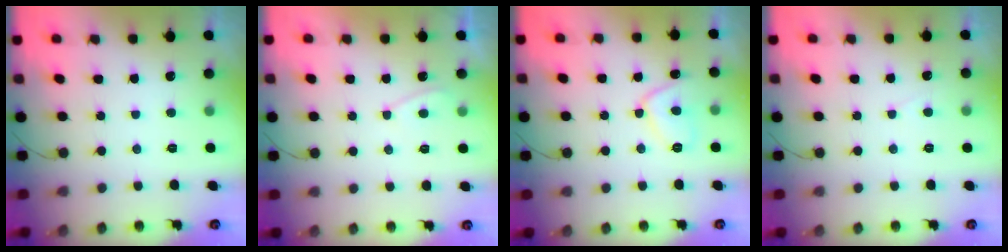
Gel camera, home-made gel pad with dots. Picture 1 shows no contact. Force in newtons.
{"total": 2.9, "press": 2.9, "slide": 0.3}
{"total": 8.3, "press": 8.2, "slide": 1.1}
{"total": 1.9, "press": 1.9, "slide": 0.2}